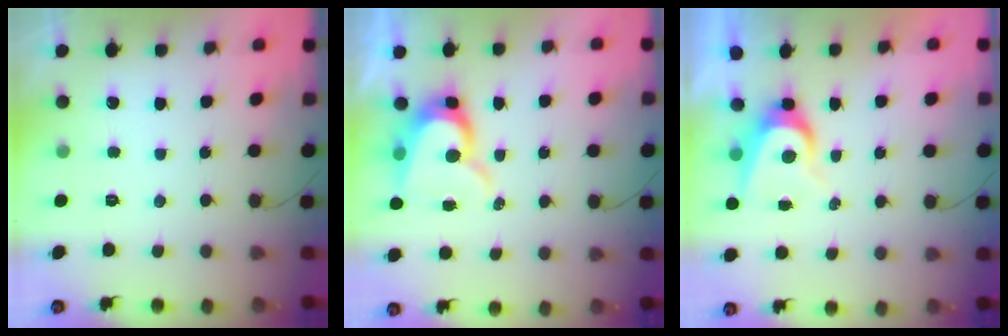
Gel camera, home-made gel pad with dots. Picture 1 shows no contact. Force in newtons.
{"total": 10.7, "press": 10.7, "slide": 0.9}
{"total": 6.6, "press": 6.6, "slide": 0.5}